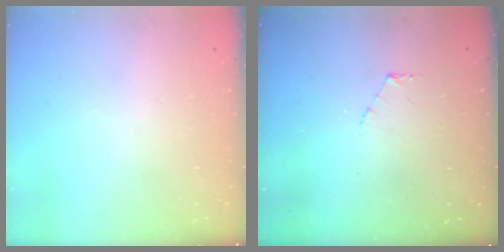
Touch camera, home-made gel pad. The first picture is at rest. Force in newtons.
{"total": 3.5, "press": 3.5, "slide": 0.4}